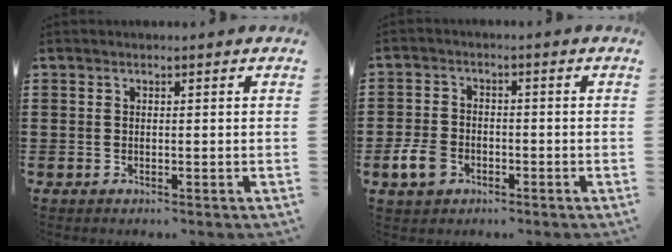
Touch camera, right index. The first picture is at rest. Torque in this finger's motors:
{"motor_torque": [2.14, 0.00, -0.02, -0.21]}